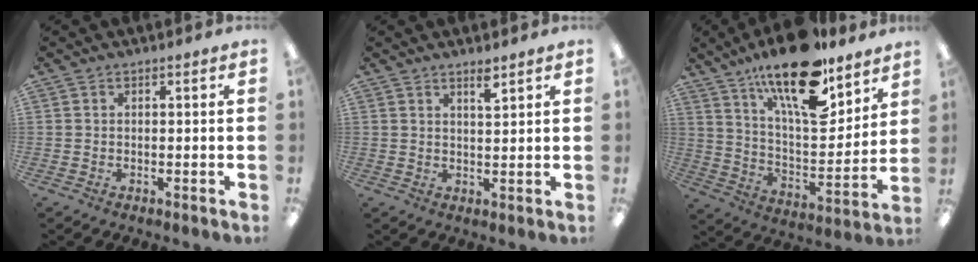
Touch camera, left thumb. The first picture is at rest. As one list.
[{"total": 3.1, "force": [2.4, 0.5, 1.9], "torque": [-0.027, -0.009, 0.040]}, {"total": 20.8, "force": [14.3, 7.5, 13.1], "torque": [-0.218, -0.088, 0.242]}]